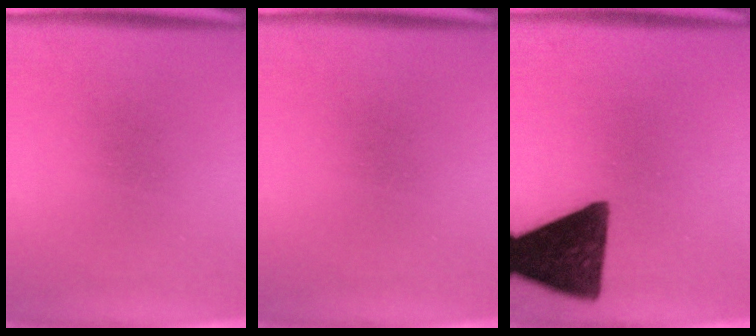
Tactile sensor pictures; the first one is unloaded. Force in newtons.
{"total": 0.0}
{"total": 14.2}